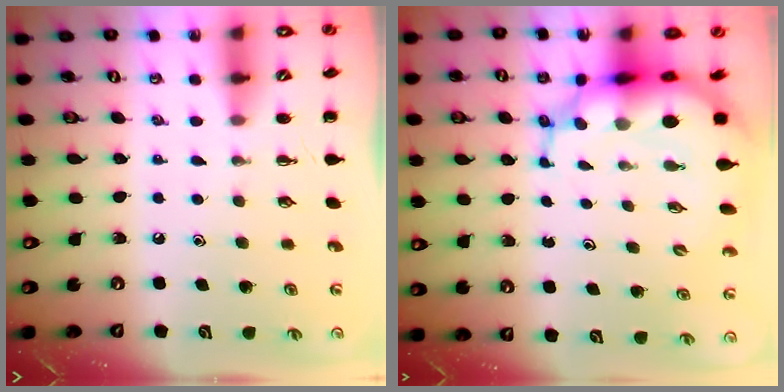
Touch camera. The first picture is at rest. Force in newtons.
{"total": 10.4, "press": 10.0, "slide": 2.8}